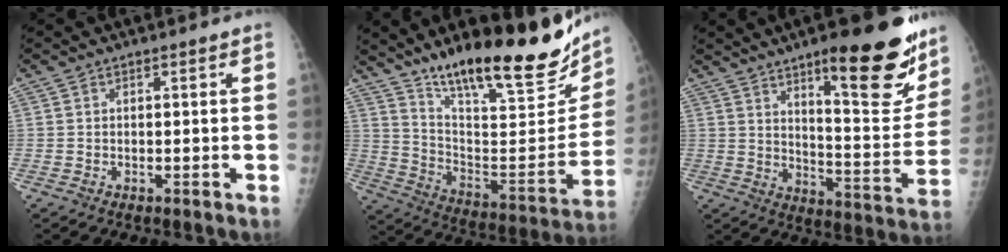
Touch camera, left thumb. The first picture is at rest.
{"total": 26.8, "force": [19.4, 6.0, 17.5], "torque": [-0.238, -0.092, 0.308]}
{"total": 21.8, "force": [13.2, 5.5, 16.4], "torque": [-0.186, -0.082, 0.195]}